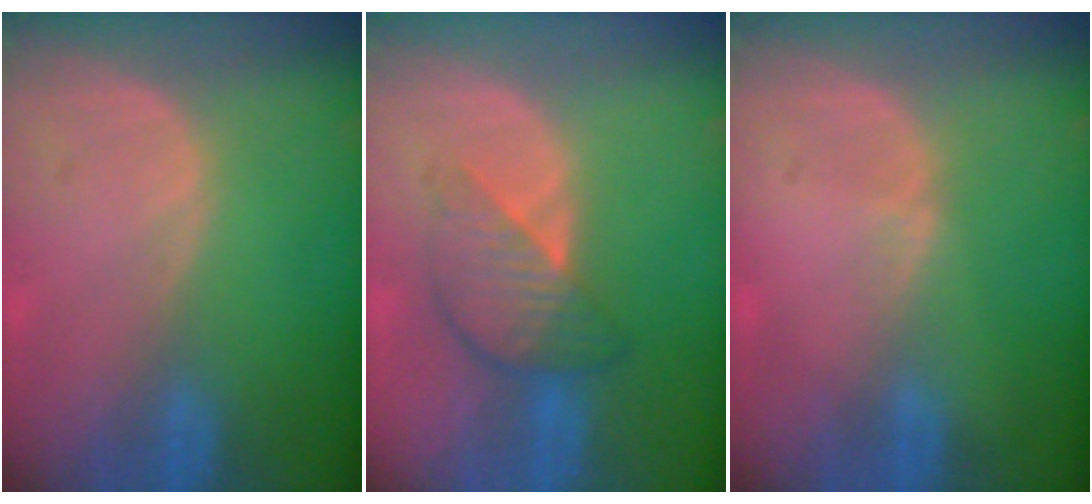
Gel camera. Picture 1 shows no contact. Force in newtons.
{"total": 5.6, "press": 5.6, "slide": 0.3}
{"total": 0.5, "press": 0.5, "slide": 0.2}